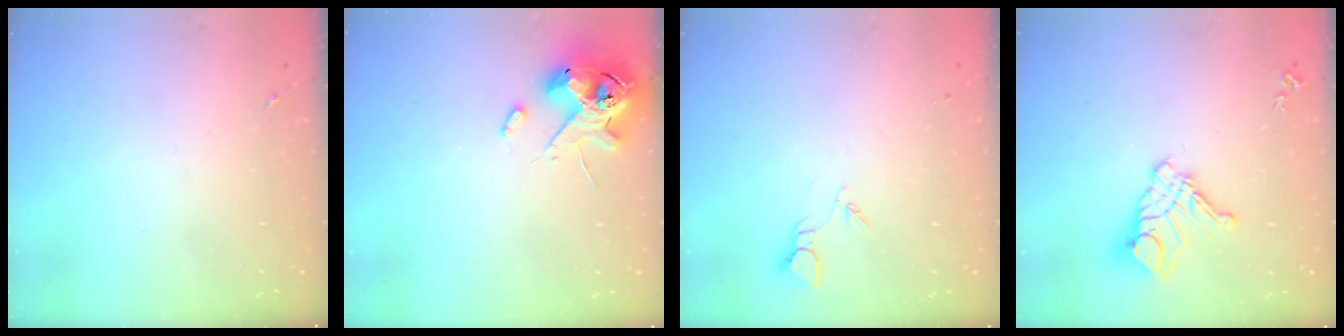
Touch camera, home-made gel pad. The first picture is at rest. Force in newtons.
{"total": 12.8, "press": 12.6, "slide": 2.0}
{"total": 2.7, "press": 2.7, "slide": 0.3}
{"total": 12.9, "press": 12.8, "slide": 1.1}